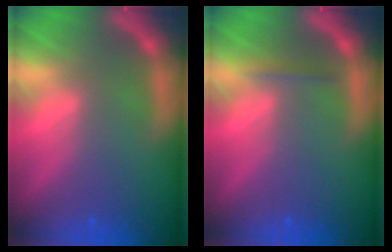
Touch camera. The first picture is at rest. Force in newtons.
{"total": 0.9}